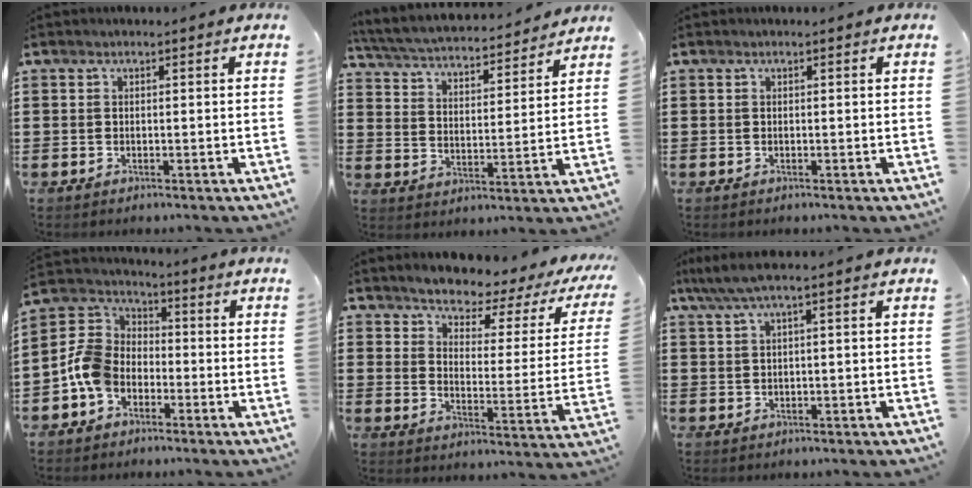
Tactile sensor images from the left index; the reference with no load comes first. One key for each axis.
{"total": 4.3, "fx": 4.2, "fy": 0.1, "fz": 1.1, "tx": -0.045, "ty": -0.032, "tz": 0.065}
{"total": 0.0}
{"total": 7.7, "fx": -3.4, "fy": 5.7, "fz": 3.9, "tx": -0.117, "ty": 0.014, "tz": -0.075}
{"total": 3.2, "fx": 3.0, "fy": 0.4, "fz": 1.0, "tx": -0.035, "ty": -0.031, "tz": 0.039}
{"total": 2.8, "fx": 0.8, "fy": 0.1, "fz": 2.7, "tx": -0.059, "ty": -0.004, "tz": 0.012}